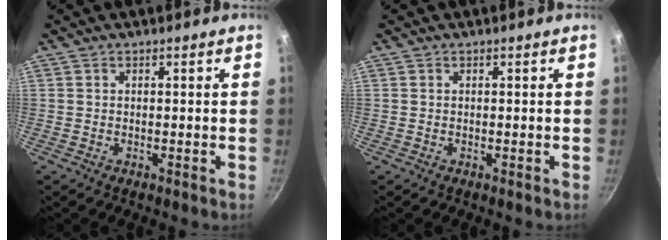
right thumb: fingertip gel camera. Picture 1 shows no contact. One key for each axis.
{"total": 0.0}